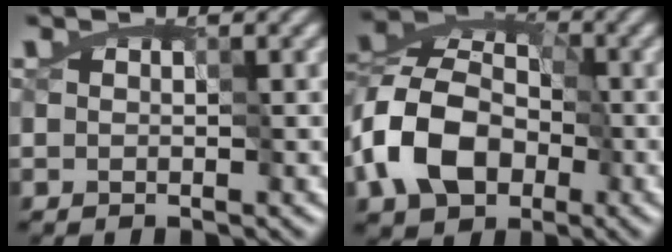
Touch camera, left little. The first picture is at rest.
{"total": 8.3, "force": [-4.5, 5.5, 4.3], "torque": [-0.085, 0.009, -0.098]}